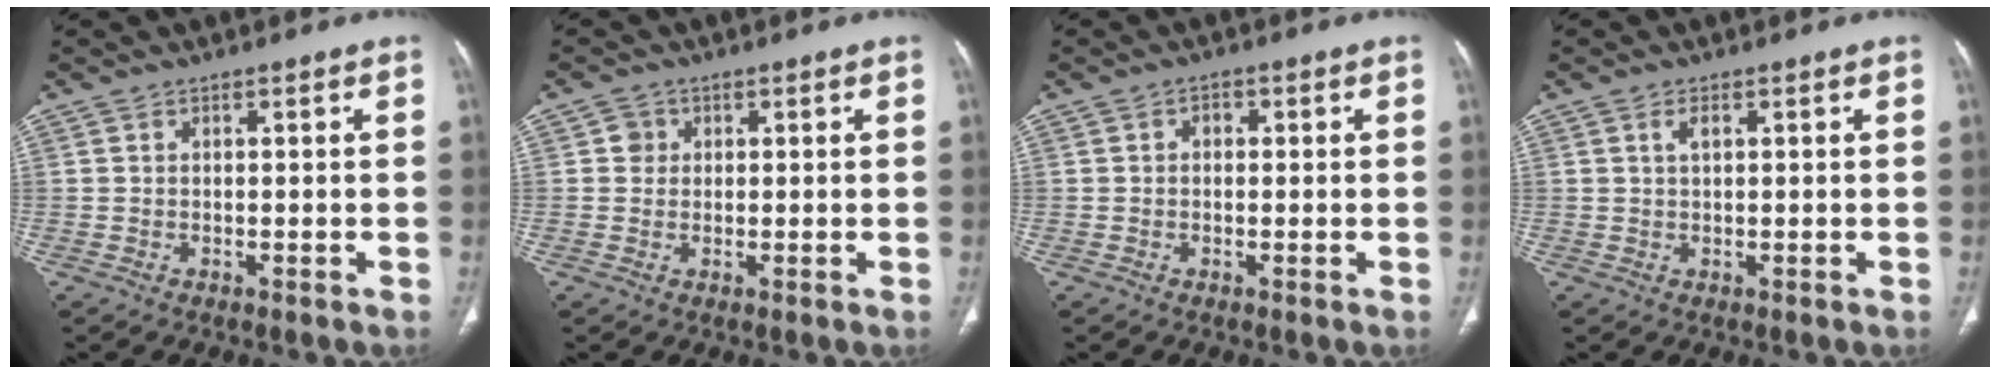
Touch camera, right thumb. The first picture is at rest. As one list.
[{"total": 2.1, "force": [0.5, 2.0, 0.5], "torque": [0.005, 0.002, 0.004]}, {"total": 1.6, "force": [0.2, 1.2, 1.1], "torque": [-0.008, 0.007, -0.001]}, {"total": 1.7, "force": [0.7, 0.8, 1.4], "torque": [-0.028, 0.004, 0.014]}]